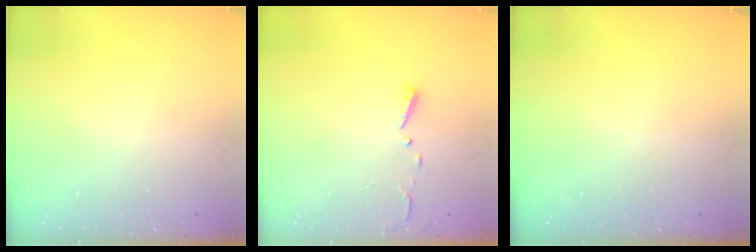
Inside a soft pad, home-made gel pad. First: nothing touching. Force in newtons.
{"total": 3.0, "press": 2.9, "slide": 0.3}
{"total": 0.0}